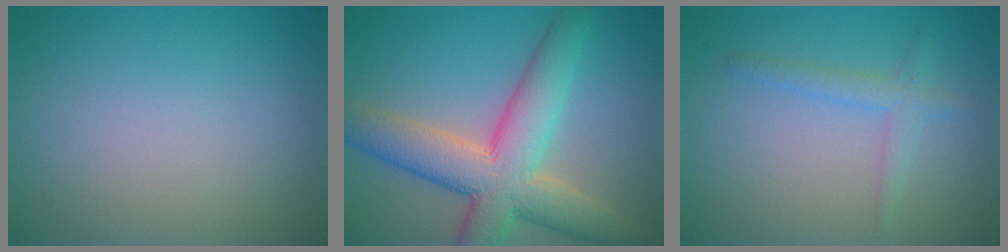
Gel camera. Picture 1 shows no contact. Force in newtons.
{"total": 9.0, "press": 9.0, "slide": 0.5}
{"total": 2.0, "press": 2.0, "slide": 0.1}